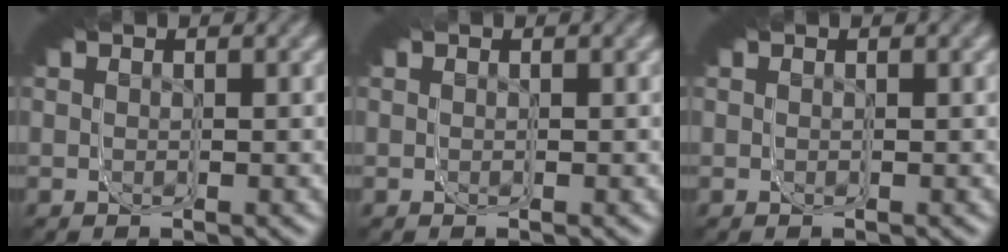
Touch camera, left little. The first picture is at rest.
{"total": 0.7, "force": [-0.2, -0.4, -0.6], "torque": [0.007, -0.003, 0.000]}
{"total": 0.0}